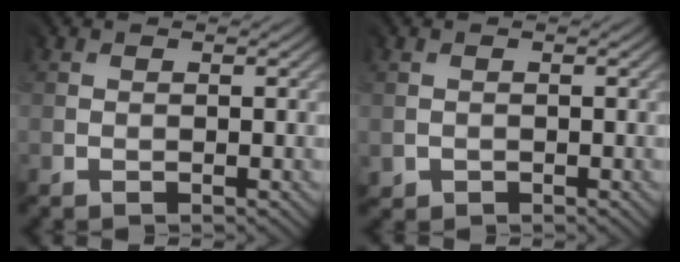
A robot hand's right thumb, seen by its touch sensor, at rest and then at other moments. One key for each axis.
{"total": 0.9, "fx": -0.2, "fy": 0.8, "fz": -0.4, "tx": 0.007, "ty": -0.004, "tz": -0.003}